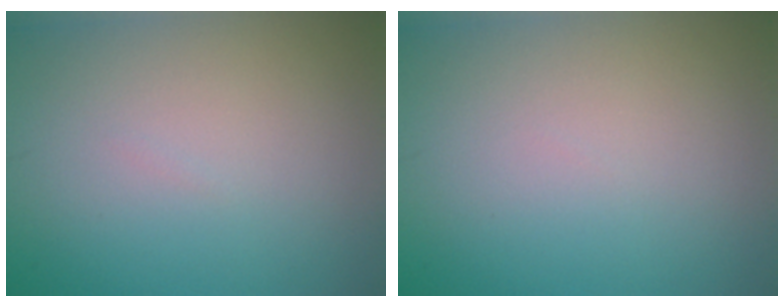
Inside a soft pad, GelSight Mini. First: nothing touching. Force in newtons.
{"total": 0.0}